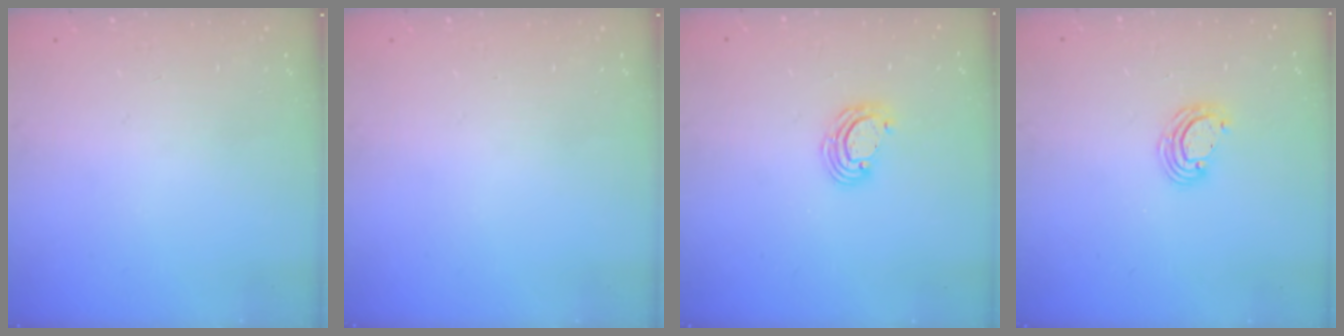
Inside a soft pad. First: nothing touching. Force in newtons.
{"total": 0.0}
{"total": 5.5, "press": 5.5, "slide": 0.2}
{"total": 4.8, "press": 4.8, "slide": 0.2}